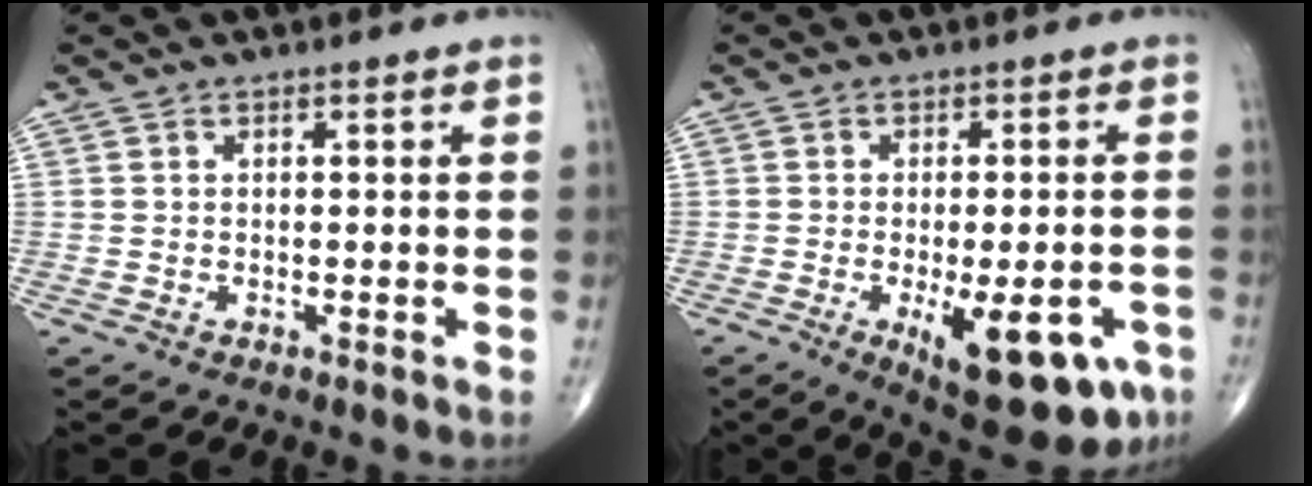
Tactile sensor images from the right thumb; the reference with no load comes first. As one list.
[{"total": 15.5, "force": [-6.2, 6.2, 12.8], "torque": [-0.136, 0.003, -0.068]}]